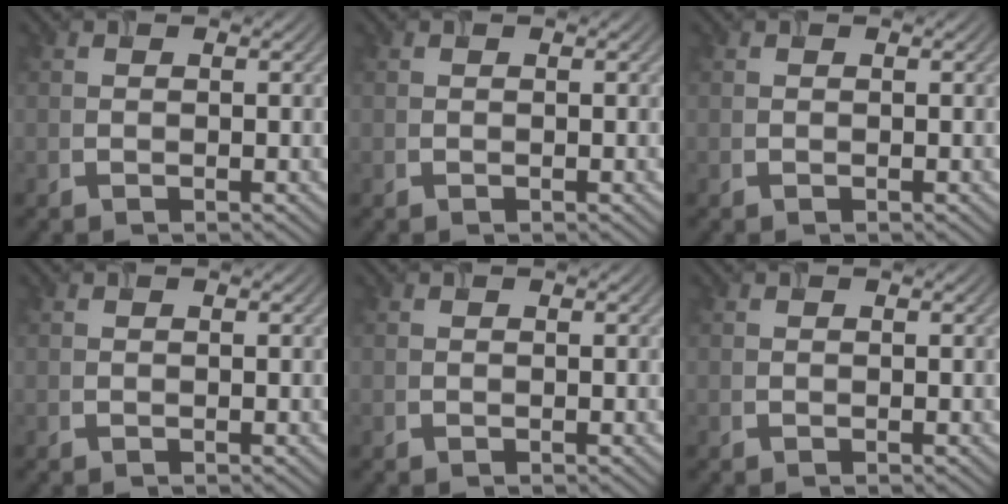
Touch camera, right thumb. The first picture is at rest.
{"total": 0.0}
{"total": 0.0}
{"total": 0.0}
{"total": 0.0}
{"total": 0.0}